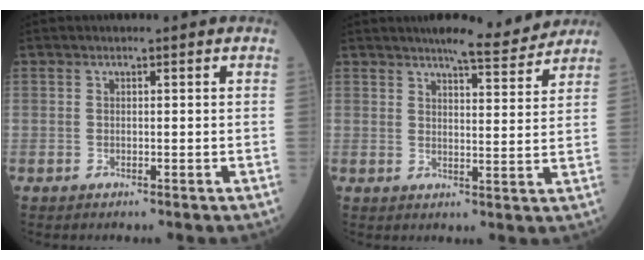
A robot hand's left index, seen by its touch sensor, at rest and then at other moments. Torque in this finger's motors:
{"motor_torque": [0.32, -0.33, 0.09, 0.05]}